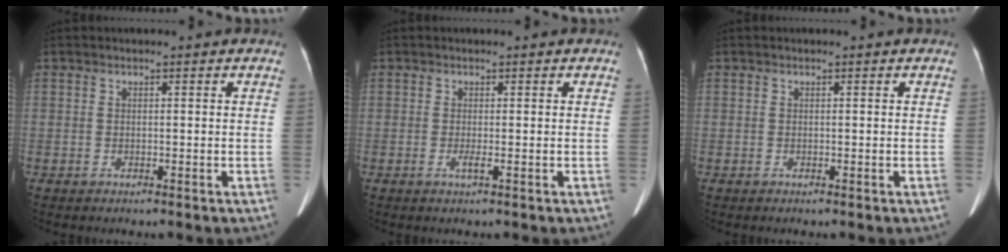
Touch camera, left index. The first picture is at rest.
{"total": 0.9, "force": [-0.4, -0.1, 0.8], "torque": [-0.024, -0.005, -0.008]}
{"total": 0.0}